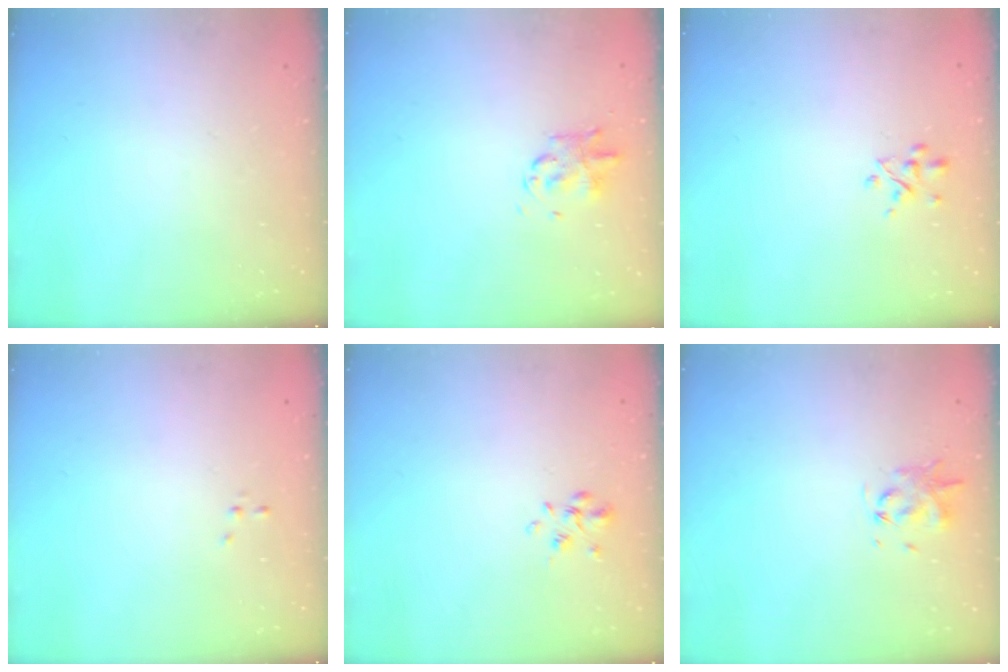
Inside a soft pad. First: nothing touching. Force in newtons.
{"total": 2.8, "press": 2.8, "slide": 0.6}
{"total": 2.5, "press": 2.5, "slide": 0.5}
{"total": 0.0}
{"total": 2.5, "press": 2.4, "slide": 0.9}
{"total": 3.3, "press": 3.3, "slide": 0.5}